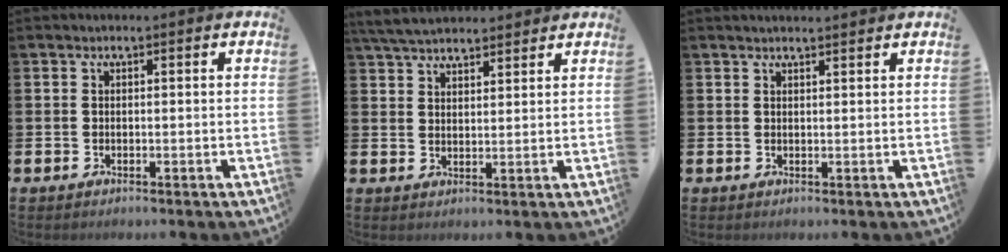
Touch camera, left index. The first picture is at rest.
{"total": 4.9, "force": [4.7, 1.1, 1.0], "torque": [-0.035, -0.015, 0.087]}
{"total": 1.5, "force": [1.5, 0.1, 0.2], "torque": [0.007, -0.008, 0.025]}